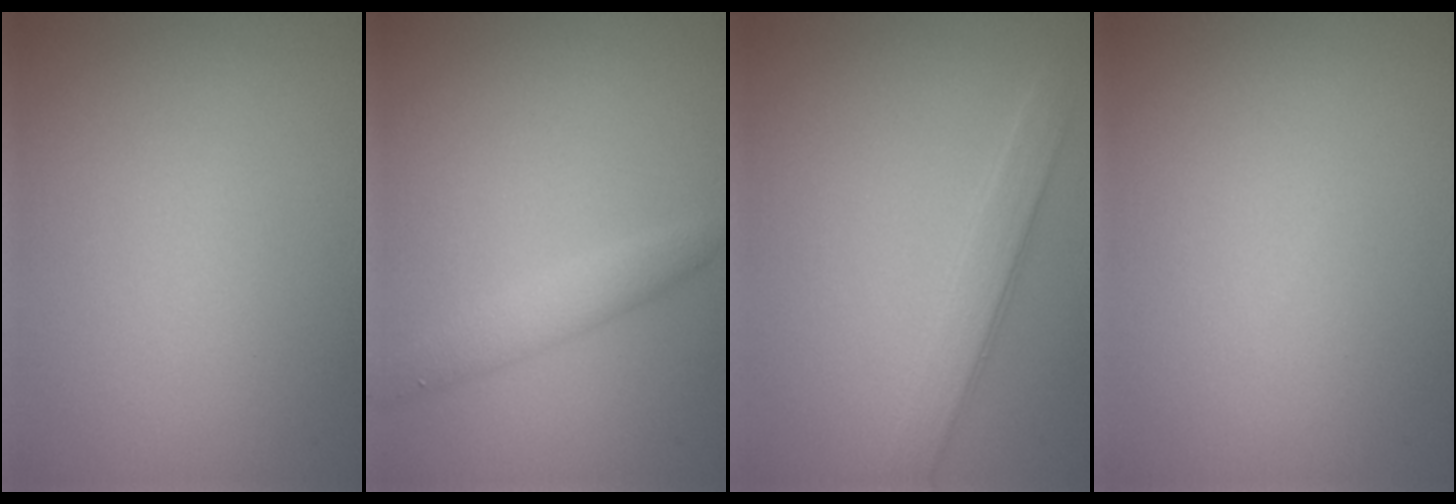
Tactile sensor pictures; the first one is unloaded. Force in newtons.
{"total": 2.0, "press": 2.0, "slide": 0.0}
{"total": 2.8, "press": 2.8, "slide": 0.1}
{"total": 0.0}